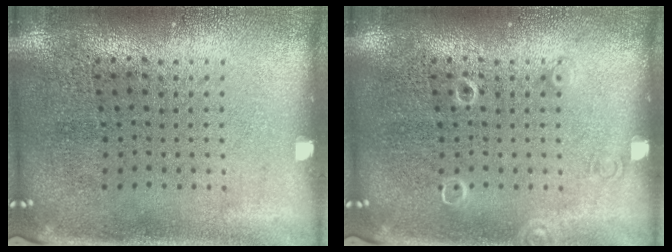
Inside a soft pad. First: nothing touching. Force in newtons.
{"total": 0.9, "press": 0.9, "slide": 0.1}